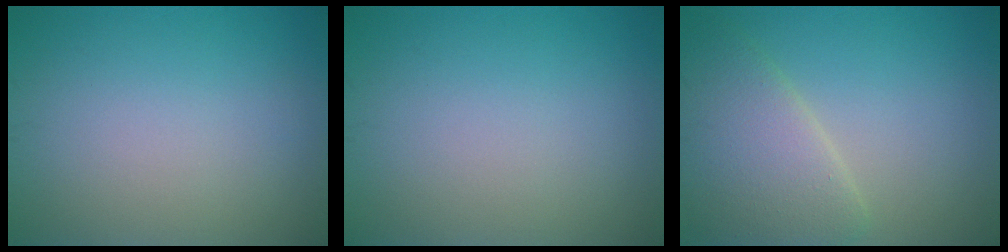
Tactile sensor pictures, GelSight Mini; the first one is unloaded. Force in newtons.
{"total": 0.0}
{"total": 5.7, "press": 5.7, "slide": 0.2}